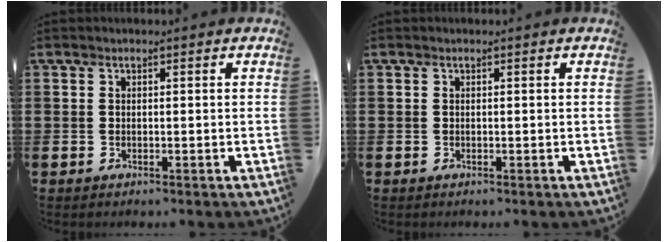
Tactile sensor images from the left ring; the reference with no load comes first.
{"total": 0.0}